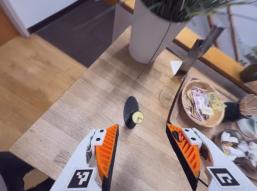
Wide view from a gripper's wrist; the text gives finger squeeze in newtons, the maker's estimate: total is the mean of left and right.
{"total": 0.0}